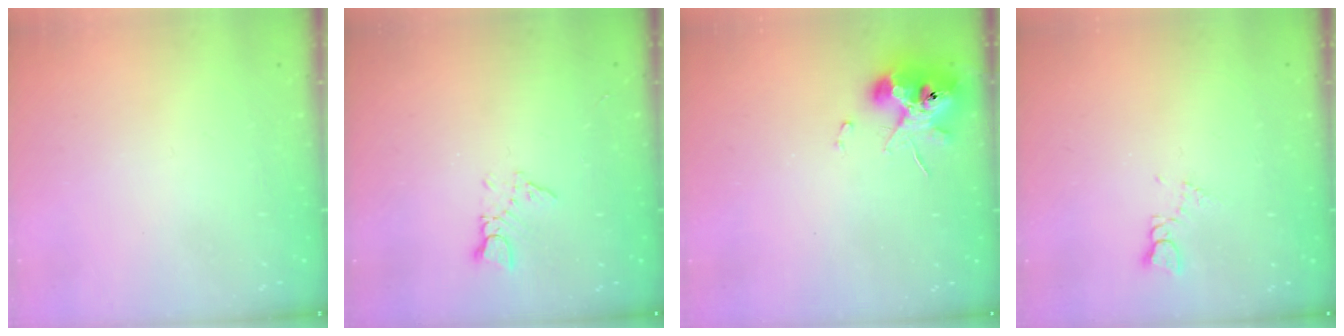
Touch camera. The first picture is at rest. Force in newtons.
{"total": 5.2, "press": 5.2, "slide": 0.6}
{"total": 10.8, "press": 10.7, "slide": 1.5}
{"total": 1.9, "press": 1.8, "slide": 0.3}